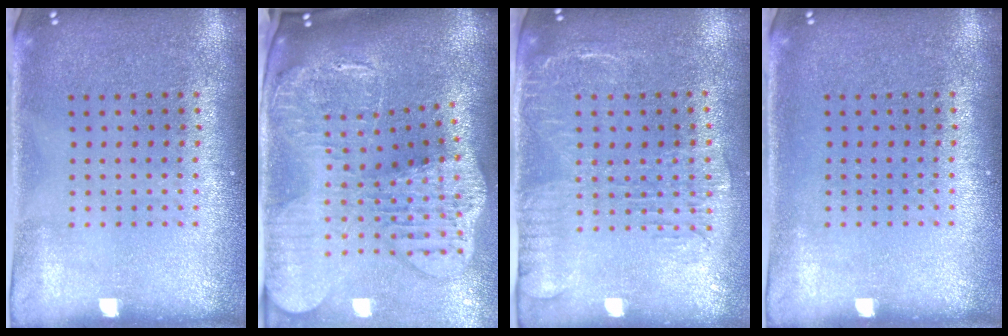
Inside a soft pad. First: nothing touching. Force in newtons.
{"total": 4.5, "press": 3.3, "slide": 3.0}
{"total": 2.0, "press": 1.6, "slide": 1.2}
{"total": 0.0}